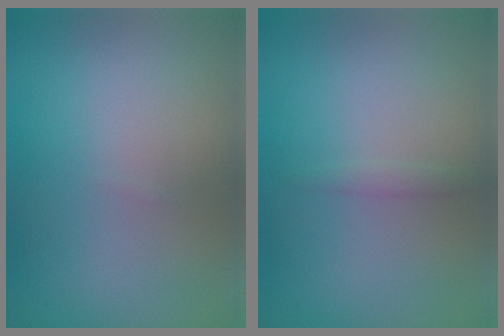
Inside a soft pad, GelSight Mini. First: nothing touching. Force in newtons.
{"total": 0.7, "press": 0.7, "slide": 0.0}